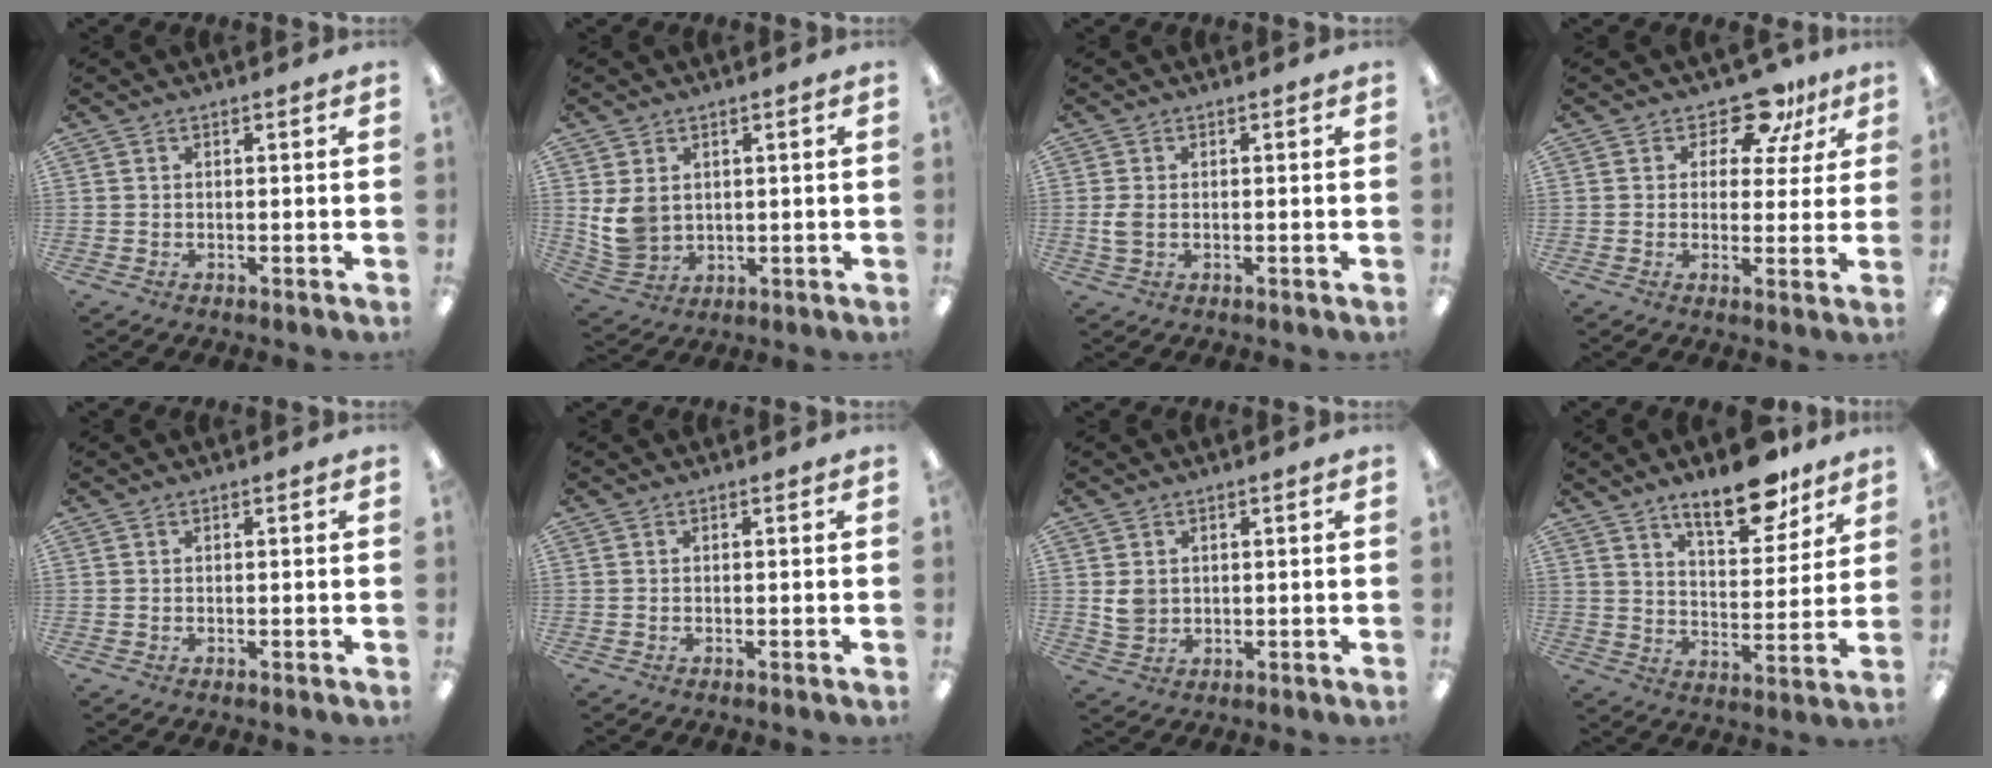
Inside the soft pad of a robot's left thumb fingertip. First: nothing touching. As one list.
[{"total": 6.8, "force": [1.9, 5.3, 3.7], "torque": [-0.096, -0.001, 0.041]}, {"total": 2.8, "force": [-0.1, 1.7, 2.3], "torque": [-0.050, 0.002, -0.004]}, {"total": 10.0, "force": [6.9, 5.3, 5.0], "torque": [-0.066, -0.039, 0.122]}, {"total": 0.0}, {"total": 0.0}, {"total": 3.8, "force": [1.0, 3.2, 1.7], "torque": [-0.026, 0.000, 0.019]}, {"total": 13.9, "force": [10.6, 5.0, 7.4], "torque": [-0.100, -0.060, 0.180]}]